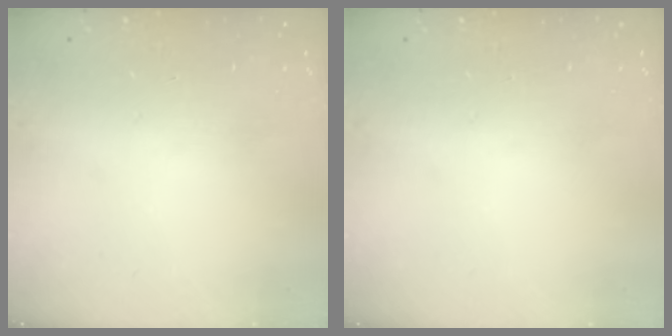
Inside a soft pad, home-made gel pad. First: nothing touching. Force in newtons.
{"total": 0.0}